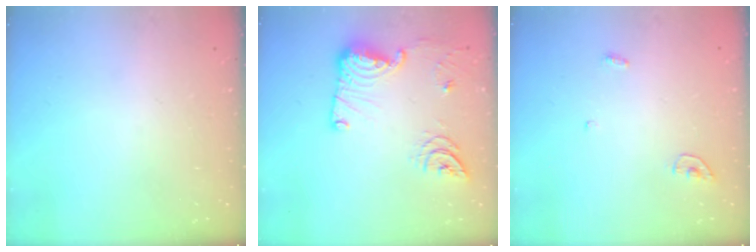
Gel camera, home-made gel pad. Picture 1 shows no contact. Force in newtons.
{"total": 15.7, "press": 15.5, "slide": 2.6}
{"total": 3.6, "press": 3.5, "slide": 0.4}